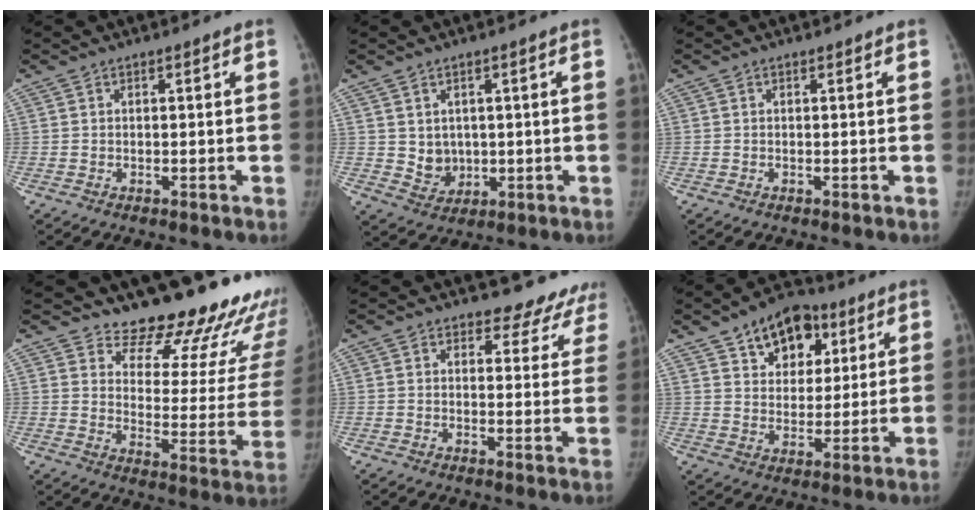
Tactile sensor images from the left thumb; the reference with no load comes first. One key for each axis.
{"total": 4.7, "fx": 0.8, "fy": 4.1, "fz": 2.2, "tx": -0.019, "ty": -0.013, "tz": 0.031}
{"total": 0.0}
{"total": 22.3, "fx": 19.2, "fy": 8.0, "fz": 8.1, "tx": -0.056, "ty": -0.169, "tz": 0.235}
{"total": 8.7, "fx": 7.9, "fy": 3.7, "fz": 0.3, "tx": 0.049, "ty": -0.049, "tz": 0.068}
{"total": 14.1, "fx": 7.3, "fy": 9.4, "fz": 7.5, "tx": -0.069, "ty": -0.017, "tz": 0.116}